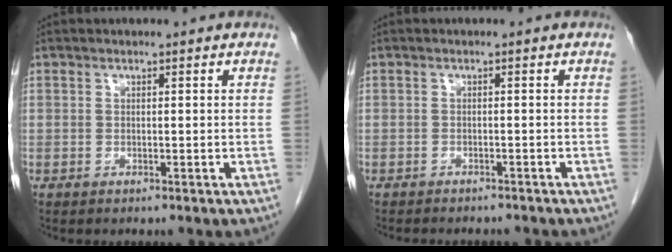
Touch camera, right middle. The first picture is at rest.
{"total": 5.4, "force": [-4.9, 1.5, 1.7], "torque": [-0.022, -0.004, -0.058]}